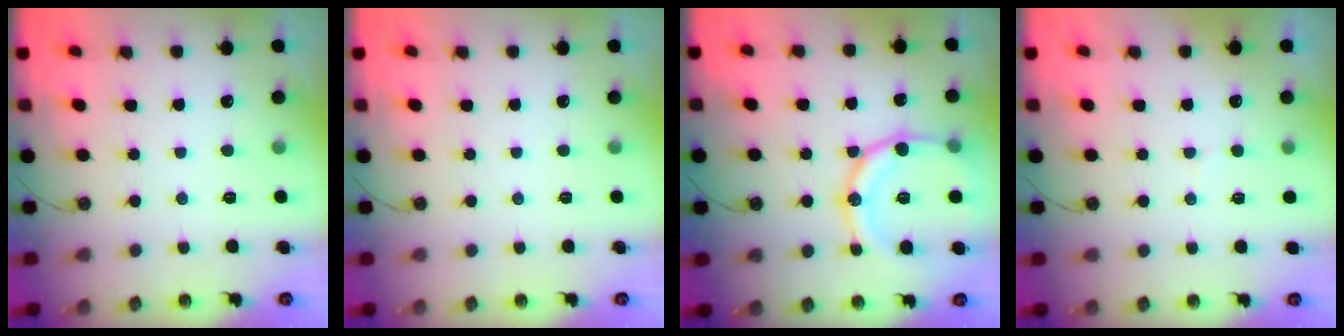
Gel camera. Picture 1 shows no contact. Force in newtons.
{"total": 0.0}
{"total": 18.2, "press": 17.9, "slide": 3.3}
{"total": 3.4, "press": 3.3, "slide": 0.8}